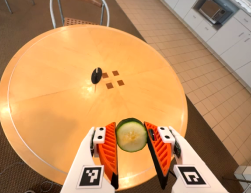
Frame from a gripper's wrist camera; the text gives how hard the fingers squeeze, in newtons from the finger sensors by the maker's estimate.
{"total": 8.2, "left": 8.0, "right": 8.3}